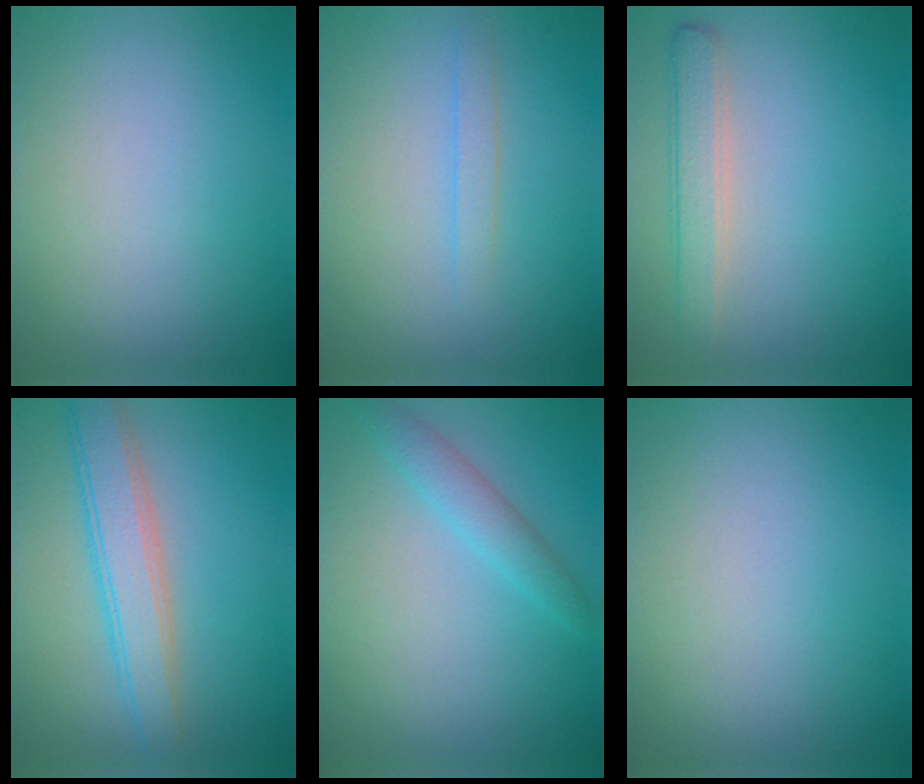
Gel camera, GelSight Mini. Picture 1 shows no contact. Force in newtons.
{"total": 1.2, "press": 1.2, "slide": 0.0}
{"total": 2.8, "press": 2.8, "slide": 0.1}
{"total": 3.9, "press": 3.9, "slide": 0.2}
{"total": 2.2, "press": 2.2, "slide": 0.1}
{"total": 0.0}